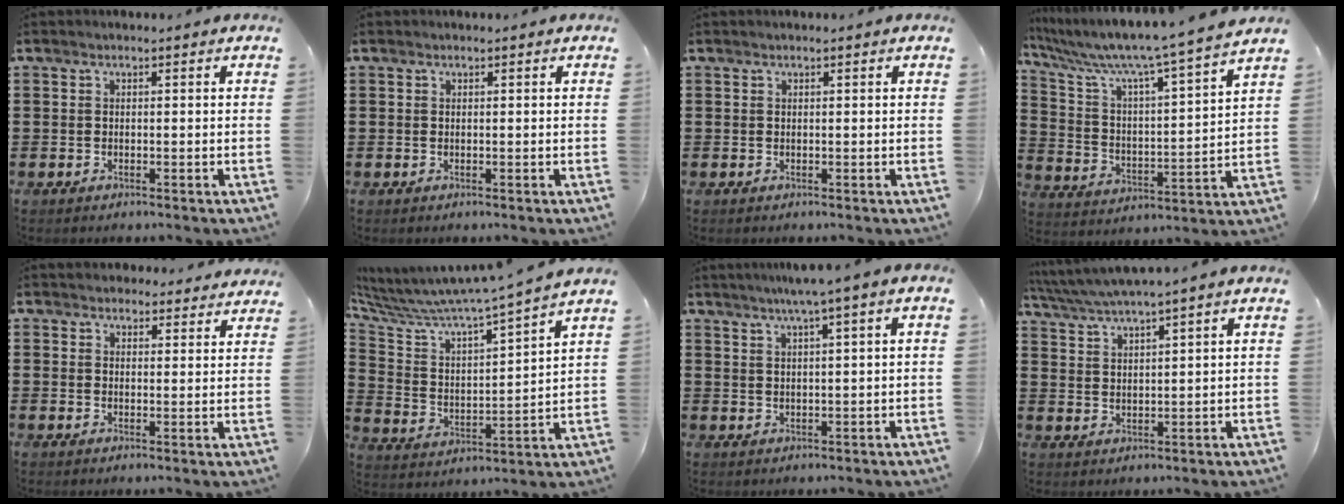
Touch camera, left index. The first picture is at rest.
{"total": 0.0}
{"total": 0.0}
{"total": 7.7, "force": [6.7, -0.4, 3.6], "torque": [-0.103, -0.058, 0.103]}
{"total": 2.7, "force": [2.6, 0.8, -0.2], "torque": [0.003, -0.009, 0.048]}
{"total": 6.8, "force": [6.5, 0.0, 2.0], "torque": [-0.077, -0.059, 0.101]}
{"total": 3.1, "force": [1.5, -0.6, 2.6], "torque": [-0.052, -0.002, 0.023]}
{"total": 3.2, "force": [2.8, -0.4, 1.5], "torque": [-0.039, -0.012, 0.048]}